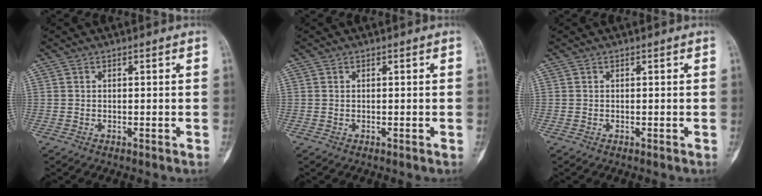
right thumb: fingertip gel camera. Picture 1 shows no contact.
{"total": 0.0}
{"total": 0.0}